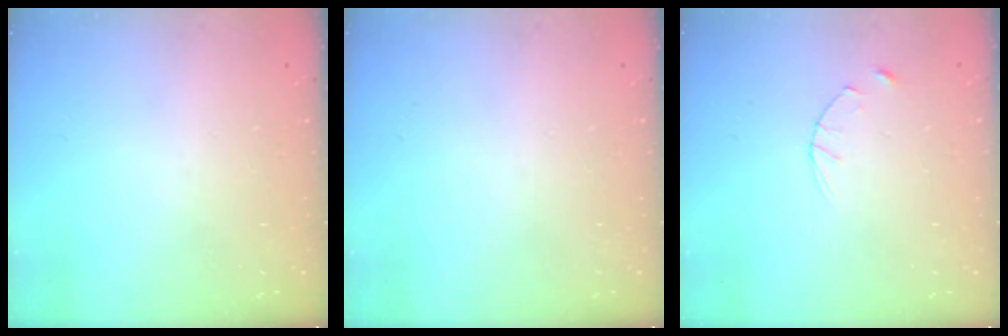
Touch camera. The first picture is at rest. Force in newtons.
{"total": 0.0}
{"total": 2.8, "press": 2.8, "slide": 0.4}